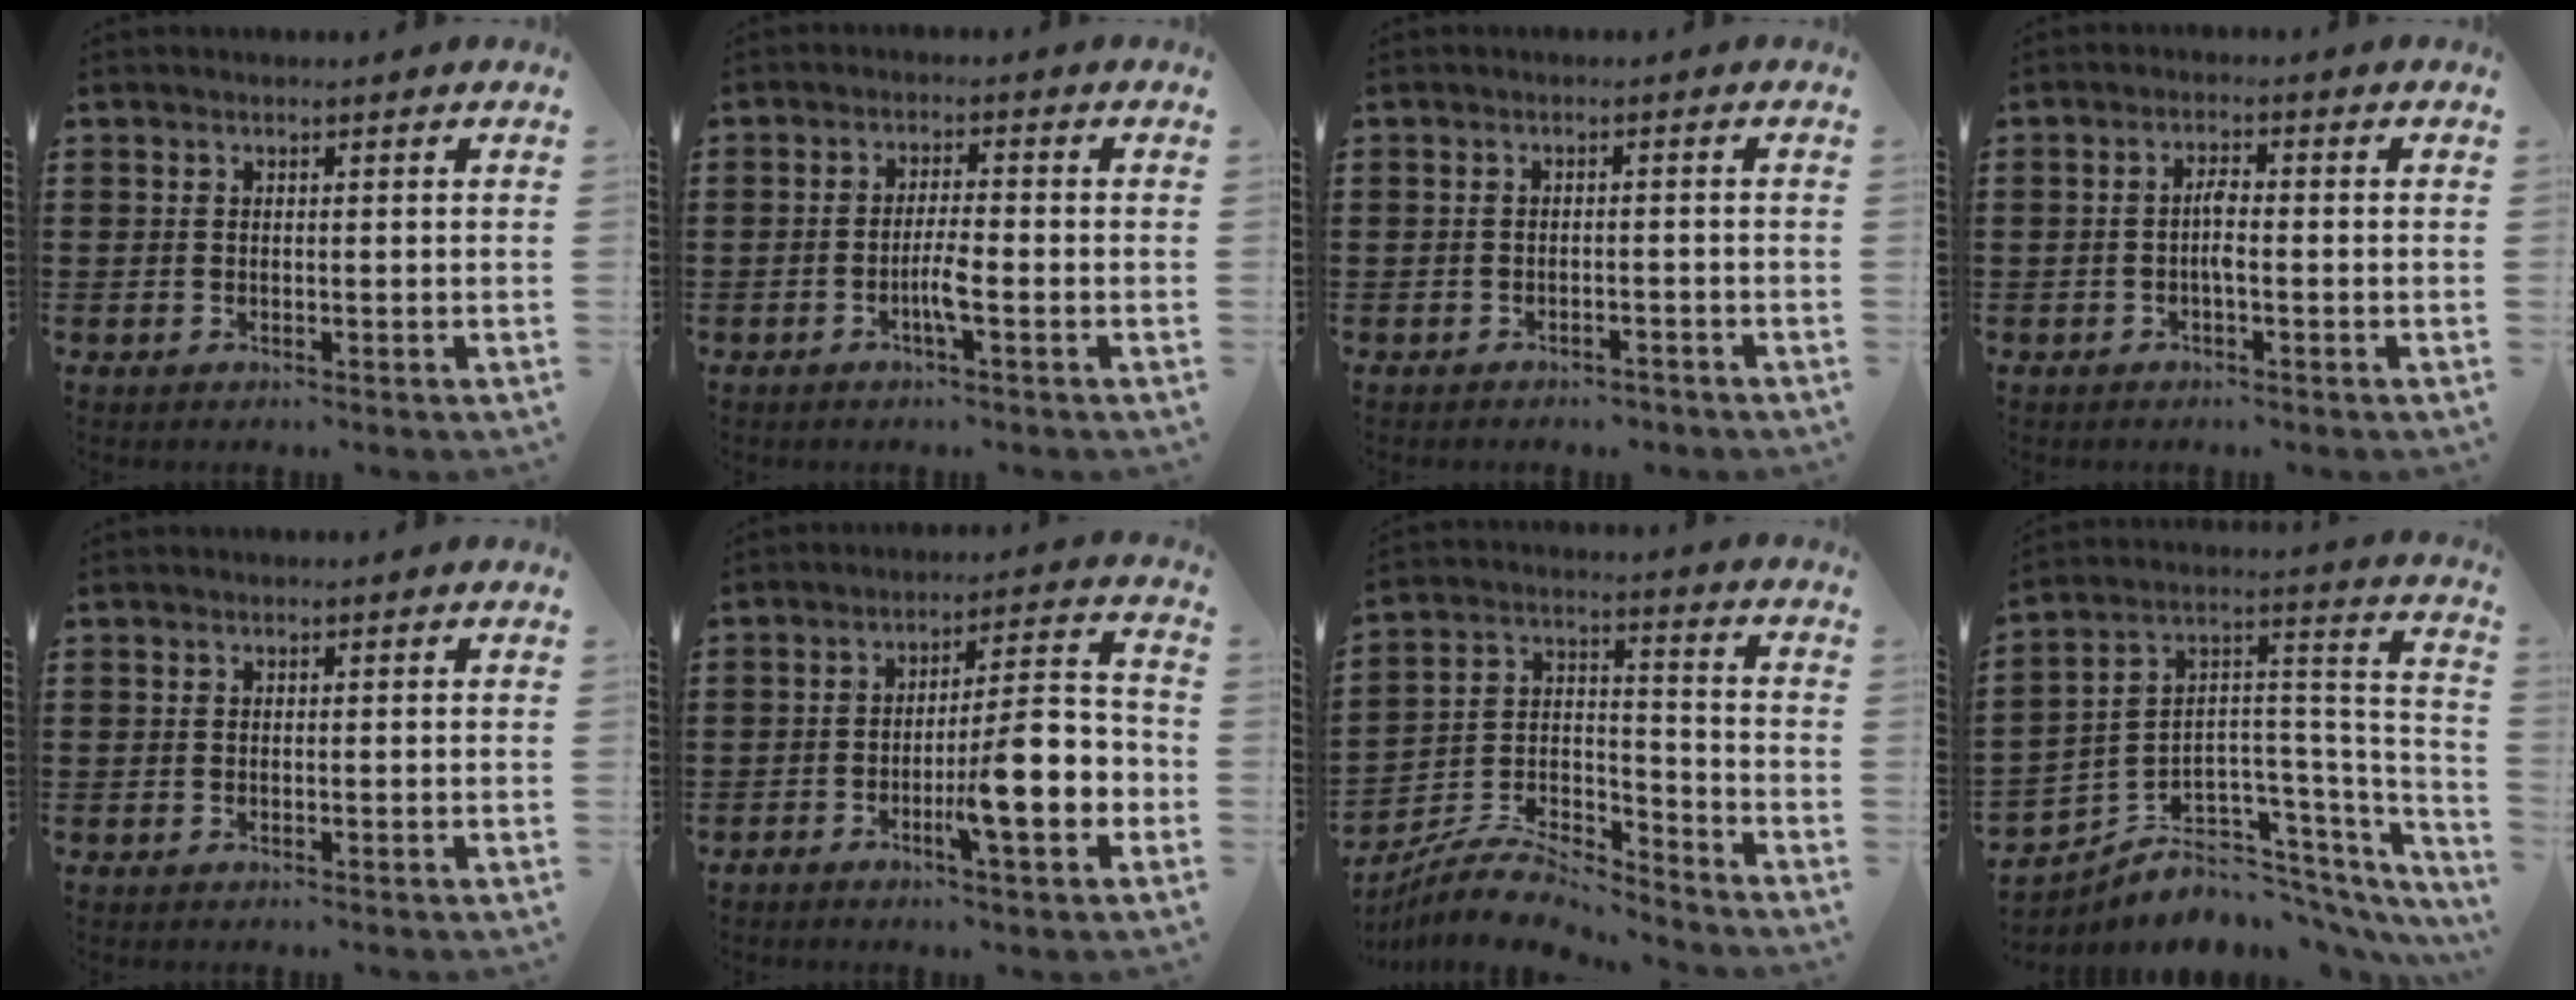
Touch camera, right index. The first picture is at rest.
{"total": 3.5, "force": [-1.4, 0.3, 3.2], "torque": [-0.065, -0.003, -0.028]}
{"total": 1.5, "force": [-1.5, 0.2, 0.2], "torque": [-0.010, 0.000, -0.031]}
{"total": 2.7, "force": [-0.6, 0.6, 2.6], "torque": [-0.056, 0.001, -0.014]}
{"total": 0.0}
{"total": 10.6, "force": [-4.0, 2.1, 9.6], "torque": [-0.153, -0.007, -0.072]}
{"total": 7.4, "force": [-6.9, 1.7, 2.1], "torque": [-0.051, 0.006, -0.138]}
{"total": 4.2, "force": [-1.8, 3.6, 1.4], "torque": [-0.037, -0.026, -0.028]}